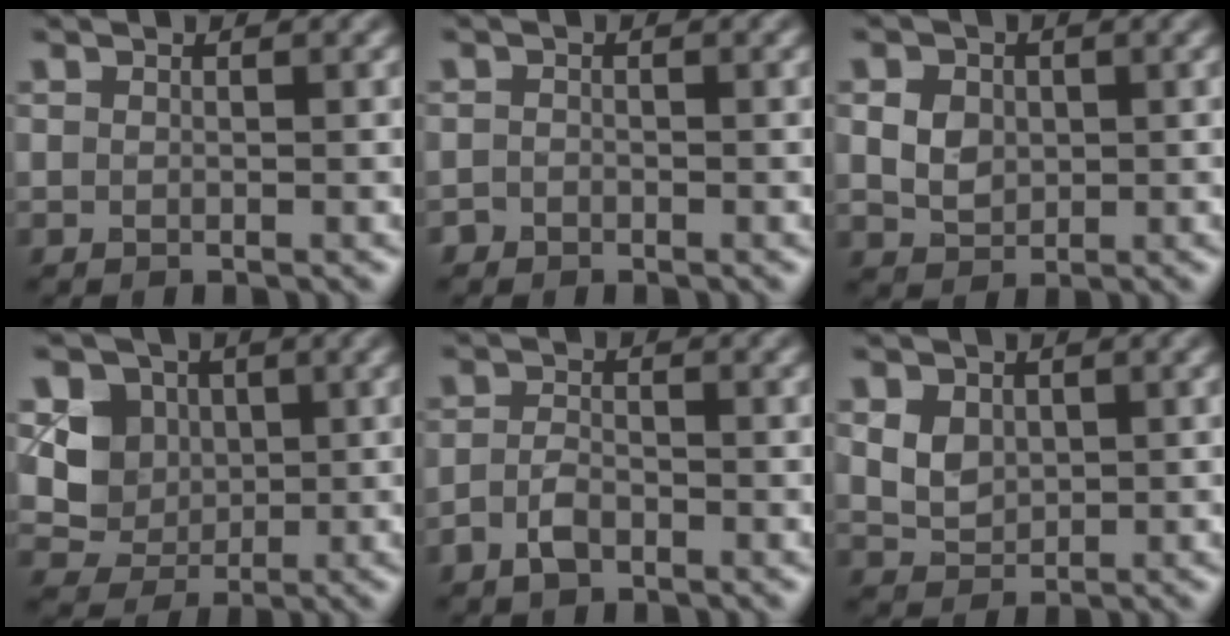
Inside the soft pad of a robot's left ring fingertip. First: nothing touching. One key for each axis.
{"total": 0.7, "fx": -0.5, "fy": 0.5, "fz": 0.0, "tx": 0.004, "ty": -0.002, "tz": -0.009}
{"total": 3.3, "fx": 0.7, "fy": 2.7, "fz": 1.8, "tx": -0.043, "ty": 0.005, "tz": 0.012}
{"total": 4.4, "fx": 0.9, "fy": 3.9, "fz": 1.8, "tx": -0.033, "ty": -0.003, "tz": 0.008}
{"total": 2.1, "fx": -1.1, "fy": 1.1, "fz": 1.4, "tx": -0.027, "ty": 0.001, "tz": -0.025}
{"total": 2.9, "fx": 0.8, "fy": 2.3, "fz": 1.6, "tx": -0.032, "ty": -0.003, "tz": 0.018}